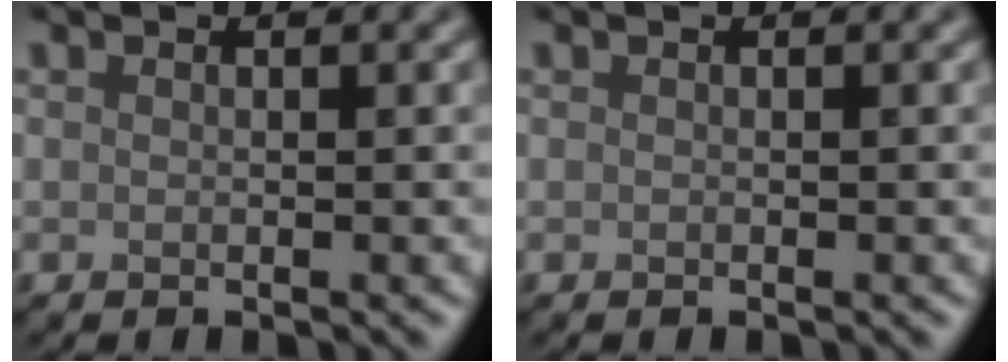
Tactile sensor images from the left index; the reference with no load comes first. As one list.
[{"total": 0.0}]